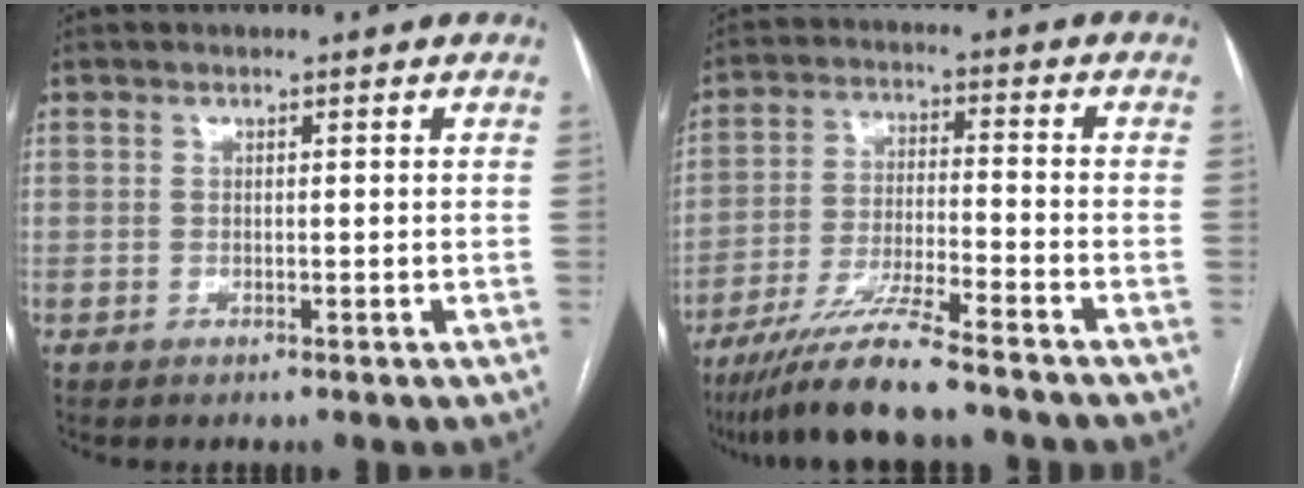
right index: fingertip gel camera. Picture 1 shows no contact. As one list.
[{"total": 10.3, "force": [-8.5, -0.5, 5.8], "torque": [-0.104, -0.026, -0.153]}]